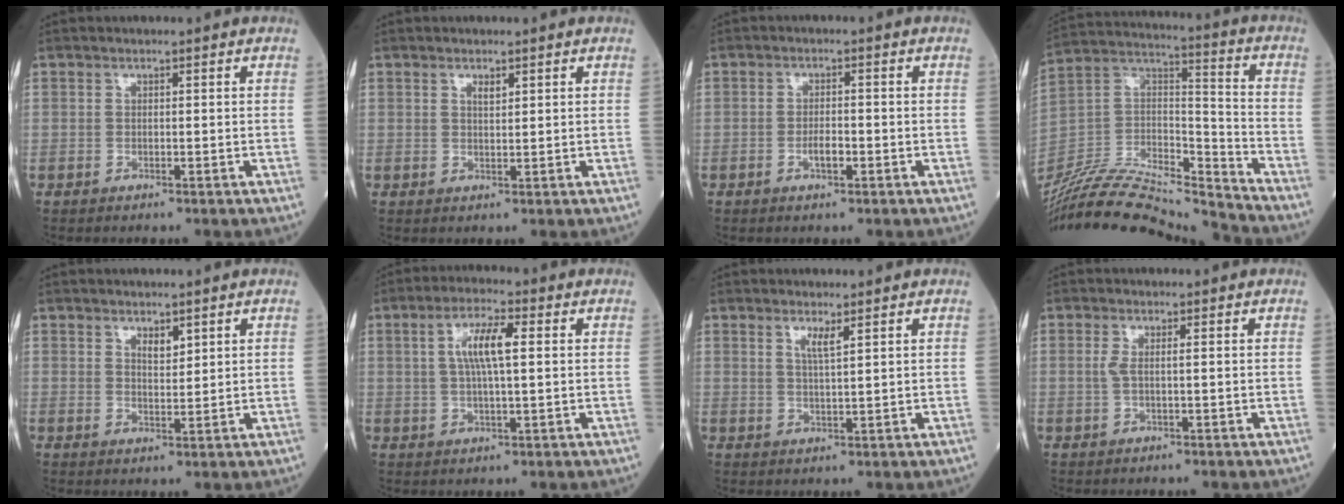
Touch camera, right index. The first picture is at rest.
{"total": 1.3, "force": [0.8, 0.4, 0.9], "torque": [-0.017, -0.002, 0.015]}
{"total": 2.5, "force": [-1.0, 0.7, 2.2], "torque": [-0.039, 0.002, -0.015]}
{"total": 24.0, "force": [-22.8, 1.7, 7.4], "torque": [-0.168, 0.010, -0.393]}
{"total": 2.1, "force": [1.4, 0.8, 1.3], "torque": [-0.022, -0.005, 0.028]}
{"total": 6.6, "force": [1.3, 1.1, 6.4], "torque": [-0.126, 0.010, 0.025]}
{"total": 2.2, "force": [1.3, -0.1, 1.8], "torque": [-0.036, -0.006, 0.026]}
{"total": 1.6, "force": [0.2, 0.2, 1.6], "torque": [-0.042, 0.000, 0.002]}